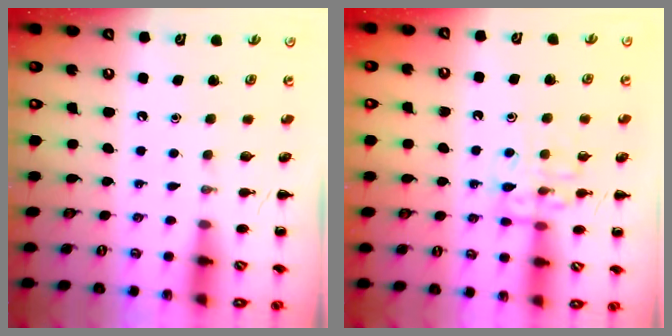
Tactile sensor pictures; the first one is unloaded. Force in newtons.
{"total": 11.3, "press": 11.3, "slide": 0.9}